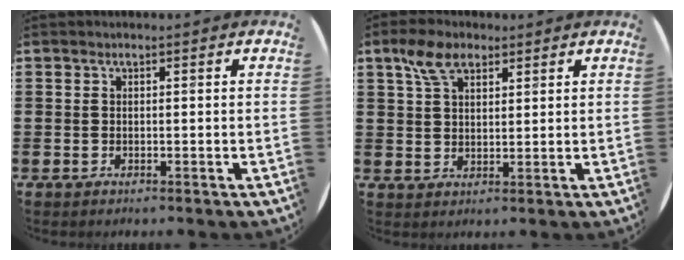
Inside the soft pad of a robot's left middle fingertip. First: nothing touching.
{"total": 5.3, "force": [3.3, 2.8, 2.9], "torque": [-0.059, 0.007, 0.061]}